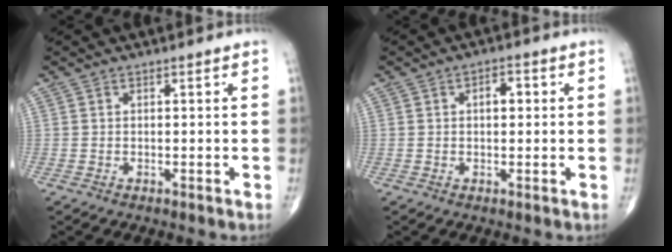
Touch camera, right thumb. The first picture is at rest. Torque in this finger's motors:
{"motor_torque": [0.56, 1.65, 0.29, 0.20, 0.00]}